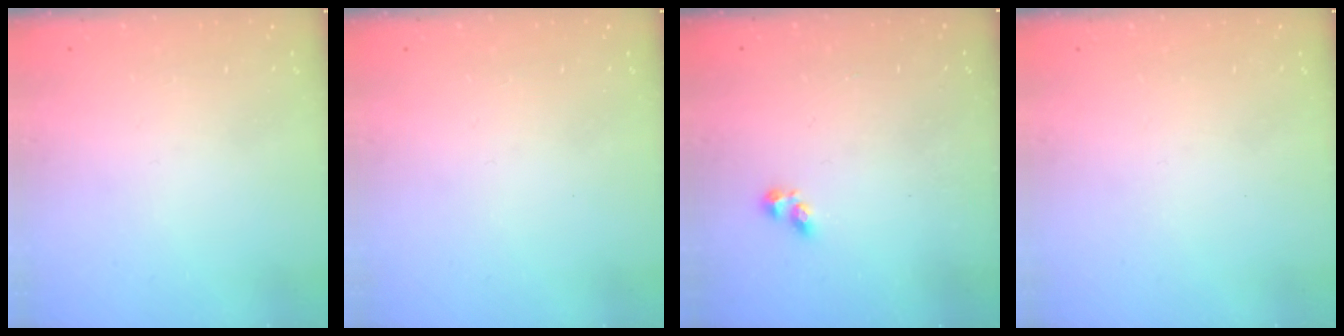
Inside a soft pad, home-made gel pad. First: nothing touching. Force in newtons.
{"total": 0.0}
{"total": 2.4, "press": 2.3, "slide": 0.4}
{"total": 0.0}